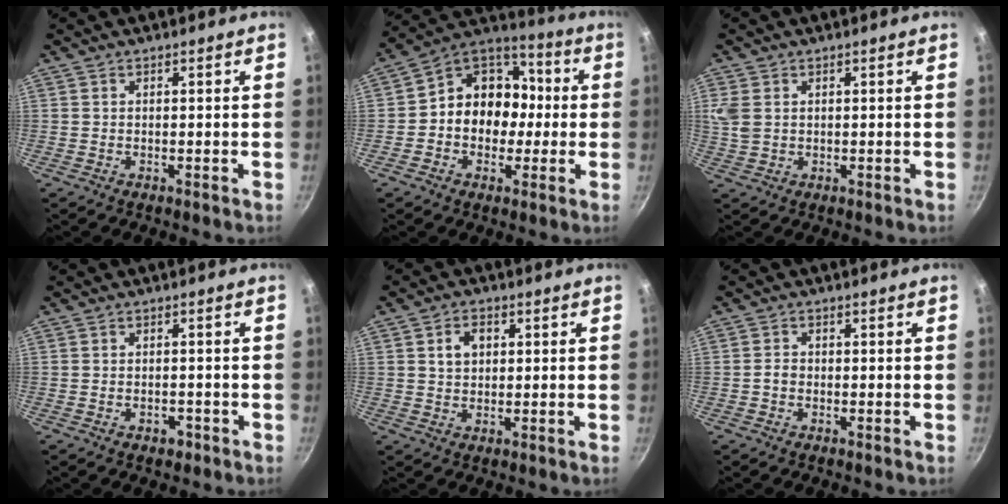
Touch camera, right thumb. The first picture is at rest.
{"total": 14.3, "force": [-1.0, 12.0, 7.7], "torque": [-0.068, 0.047, -0.035]}
{"total": 4.0, "force": [1.1, 2.9, 2.5], "torque": [-0.051, 0.001, 0.025]}
{"total": 2.0, "force": [-1.2, 1.4, 0.9], "torque": [-0.007, 0.012, -0.010]}
{"total": 7.6, "force": [1.7, 6.0, 4.3], "torque": [-0.039, 0.008, 0.019]}
{"total": 1.5, "force": [-0.5, 1.2, 0.8], "torque": [-0.009, 0.011, -0.009]}